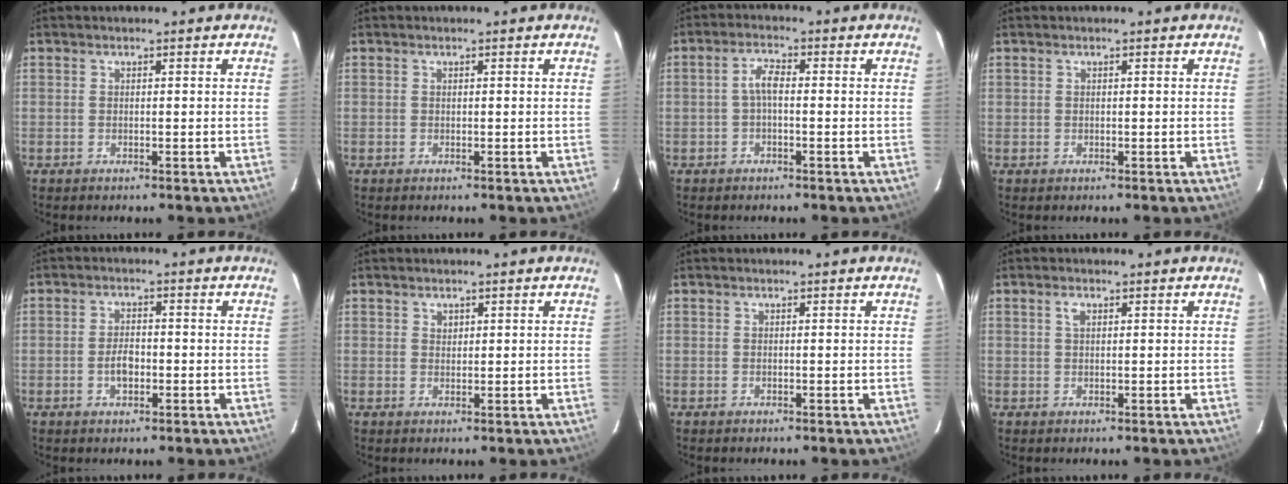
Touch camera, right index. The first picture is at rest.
{"total": 0.0}
{"total": 3.0, "force": [-0.4, 1.1, 2.7], "torque": [-0.058, 0.011, -0.009]}
{"total": 0.0}
{"total": 3.6, "force": [-1.1, 2.1, 2.7], "torque": [-0.052, 0.002, -0.016]}
{"total": 1.2, "force": [0.7, 0.9, 0.3], "torque": [-0.002, 0.003, 0.012]}
{"total": 0.0}
{"total": 1.4, "force": [0.6, 0.8, 1.0], "torque": [-0.021, 0.004, 0.010]}